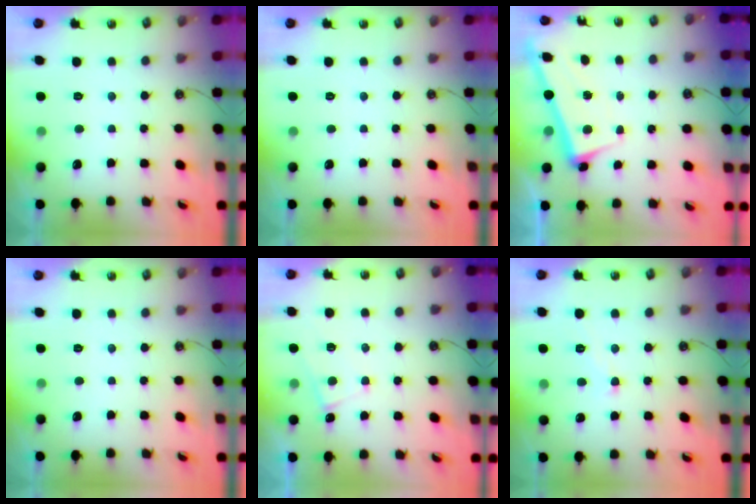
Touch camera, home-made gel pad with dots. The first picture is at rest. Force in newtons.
{"total": 0.0}
{"total": 2.4, "press": 2.2, "slide": 0.9}
{"total": 0.0}
{"total": 2.6, "press": 2.5, "slide": 0.3}
{"total": 1.1, "press": 1.1, "slide": 0.3}